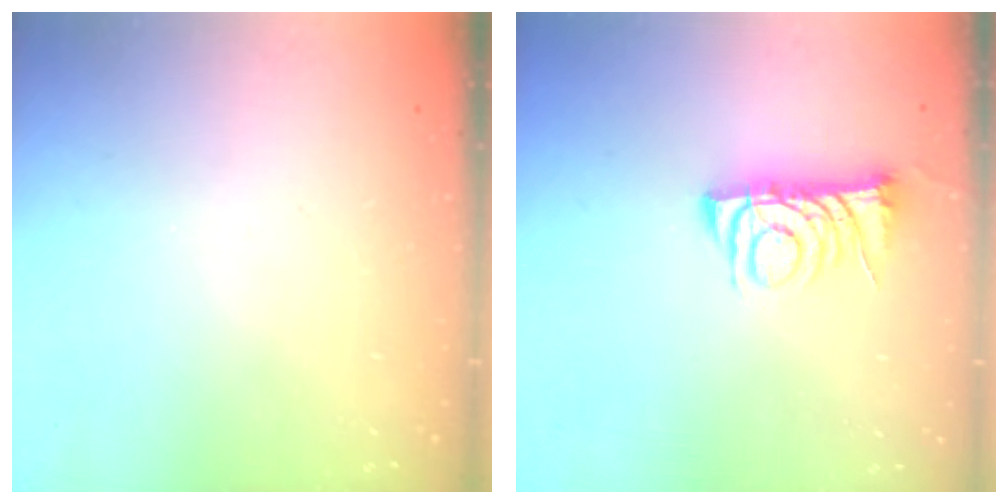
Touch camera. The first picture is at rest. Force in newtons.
{"total": 8.0, "press": 7.9, "slide": 1.1}